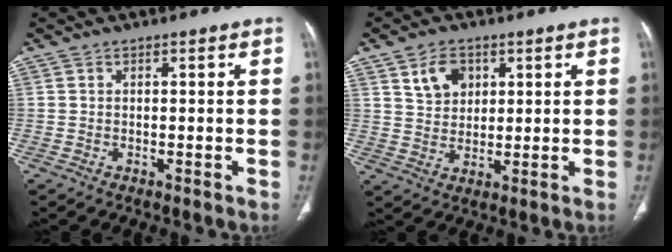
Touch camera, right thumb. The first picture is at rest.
{"total": 6.5, "force": [3.1, 4.7, 3.3], "torque": [-0.038, -0.015, 0.059]}